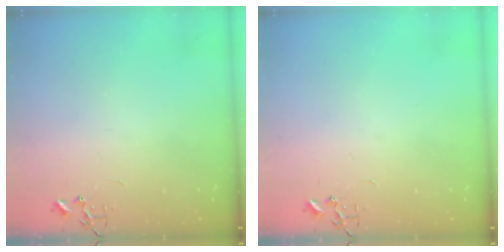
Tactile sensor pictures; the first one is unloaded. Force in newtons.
{"total": 0.0}